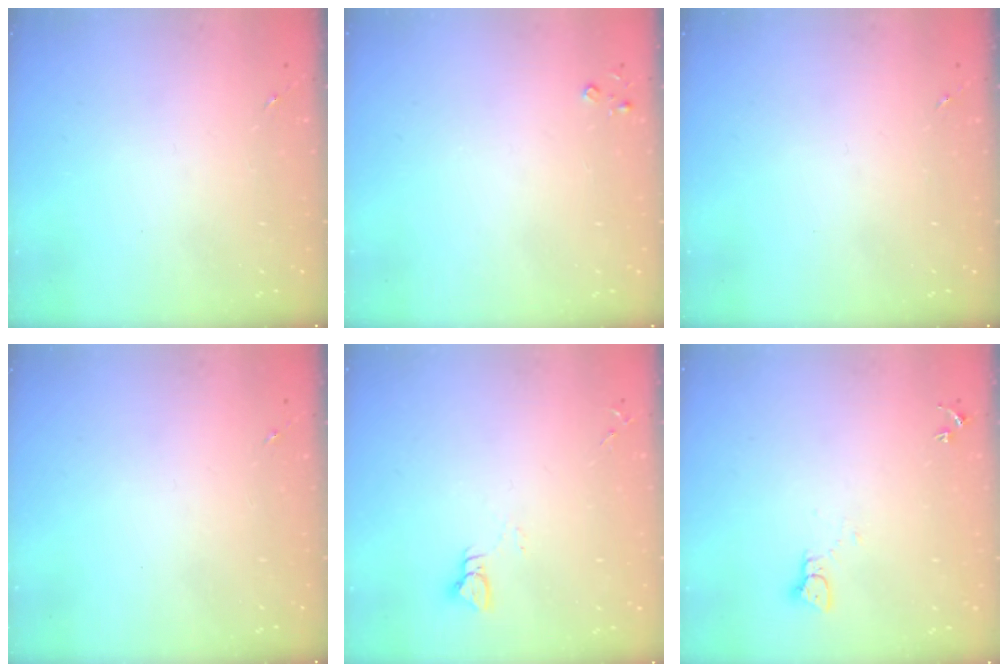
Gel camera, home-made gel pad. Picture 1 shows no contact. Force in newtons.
{"total": 2.6, "press": 2.6, "slide": 0.3}
{"total": 0.0}
{"total": 0.0}
{"total": 3.5, "press": 3.5, "slide": 0.3}
{"total": 2.1, "press": 2.1, "slide": 0.2}